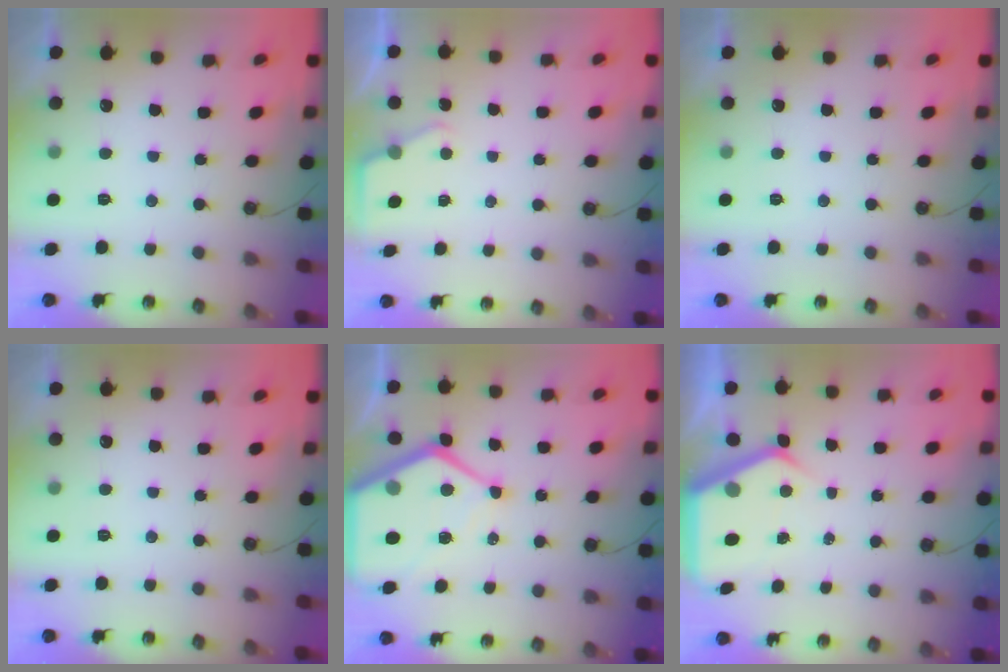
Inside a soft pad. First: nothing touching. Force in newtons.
{"total": 3.0, "press": 2.9, "slide": 0.5}
{"total": 0.0}
{"total": 0.0}
{"total": 14.8, "press": 14.8, "slide": 1.4}
{"total": 5.9, "press": 5.9, "slide": 0.5}